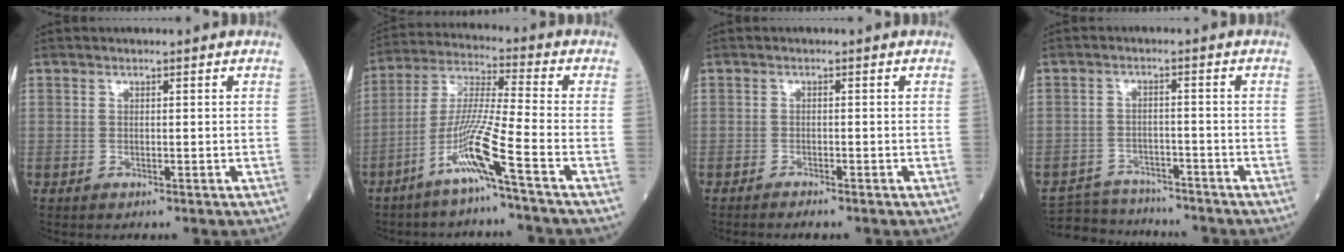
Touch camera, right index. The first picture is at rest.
{"total": 10.0, "force": [-5.3, -1.7, 8.3], "torque": [-0.171, -0.009, -0.109]}
{"total": 1.6, "force": [-1.4, 0.0, 0.7], "torque": [-0.014, -0.002, -0.020]}
{"total": 9.0, "force": [-8.6, 2.2, 1.4], "torque": [-0.021, 0.007, -0.132]}